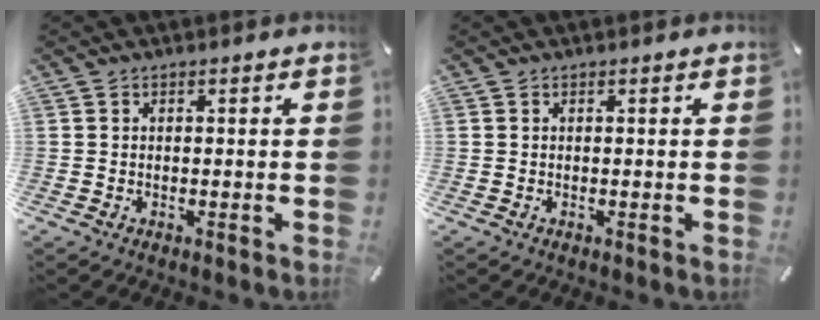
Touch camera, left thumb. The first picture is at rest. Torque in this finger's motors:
{"motor_torque": [-0.05, 0.12, 0.00, -0.04, 0.01]}